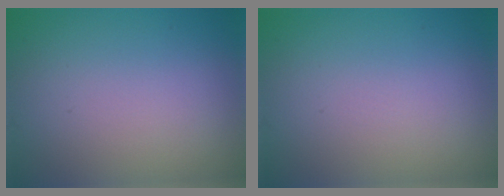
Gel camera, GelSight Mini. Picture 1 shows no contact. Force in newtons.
{"total": 0.0}